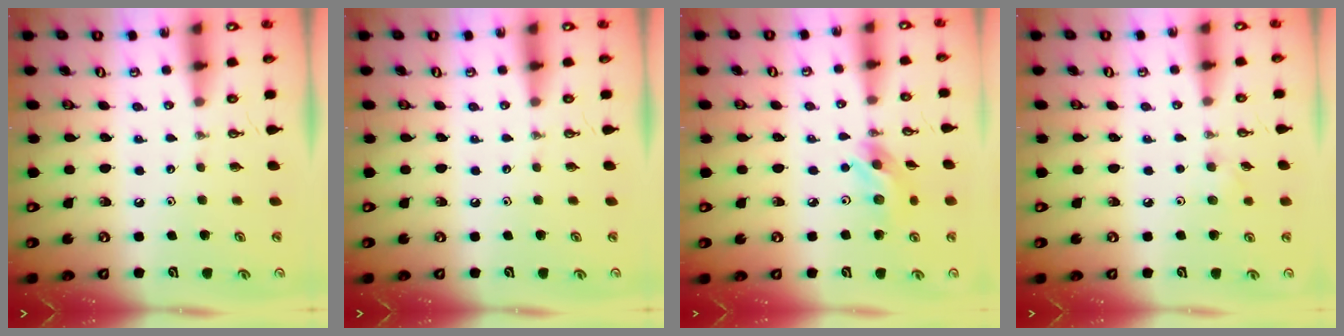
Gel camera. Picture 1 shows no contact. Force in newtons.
{"total": 0.0}
{"total": 9.8, "press": 9.8, "slide": 0.8}
{"total": 5.3, "press": 5.1, "slide": 1.2}